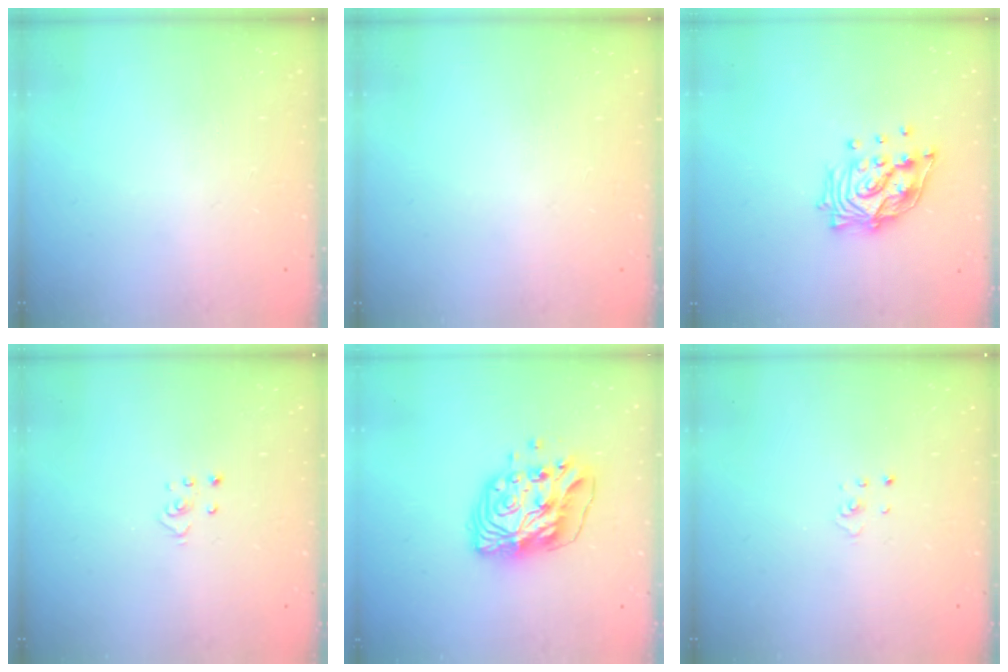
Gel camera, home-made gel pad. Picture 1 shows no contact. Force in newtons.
{"total": 0.0}
{"total": 13.9, "press": 13.8, "slide": 1.4}
{"total": 2.8, "press": 2.8, "slide": 0.3}
{"total": 12.2, "press": 12.1, "slide": 1.2}
{"total": 1.1, "press": 1.1, "slide": 0.1}